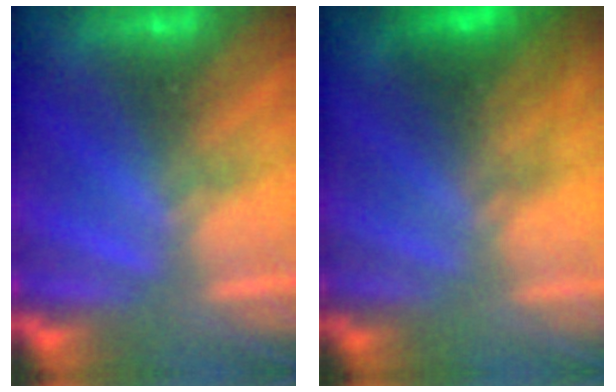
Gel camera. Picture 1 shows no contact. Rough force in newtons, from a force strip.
{"total": 2.2}